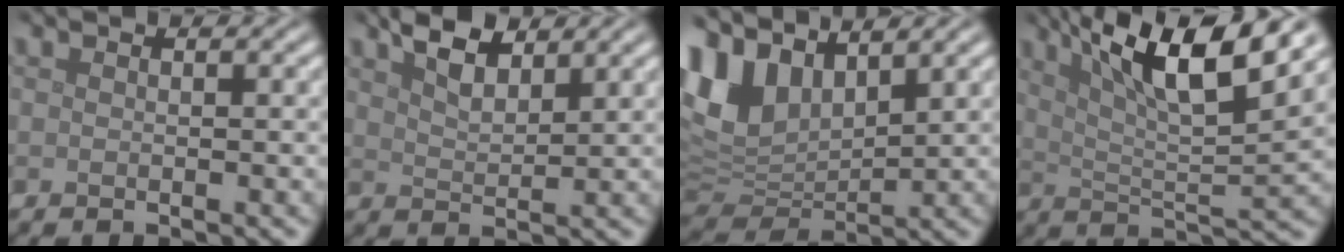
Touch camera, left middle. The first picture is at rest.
{"total": 3.6, "force": [2.6, 1.3, 2.1], "torque": [-0.044, 0.004, 0.049]}
{"total": 6.9, "force": [4.0, 4.1, 3.9], "torque": [-0.092, 0.000, 0.080]}
{"total": 10.1, "force": [5.4, 2.3, 8.3], "torque": [-0.136, 0.004, 0.091]}